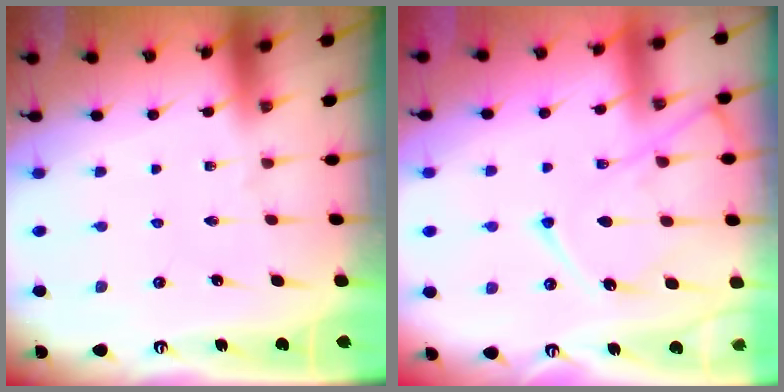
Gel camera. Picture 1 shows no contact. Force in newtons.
{"total": 12.7, "press": 12.6, "slide": 1.5}